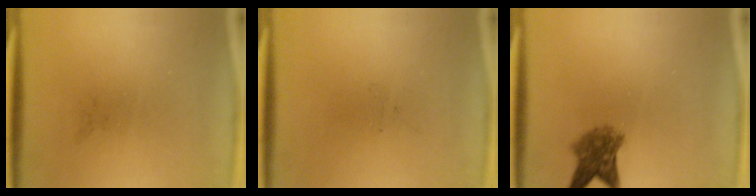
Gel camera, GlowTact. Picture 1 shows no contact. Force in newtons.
{"total": 0.0}
{"total": 4.9}